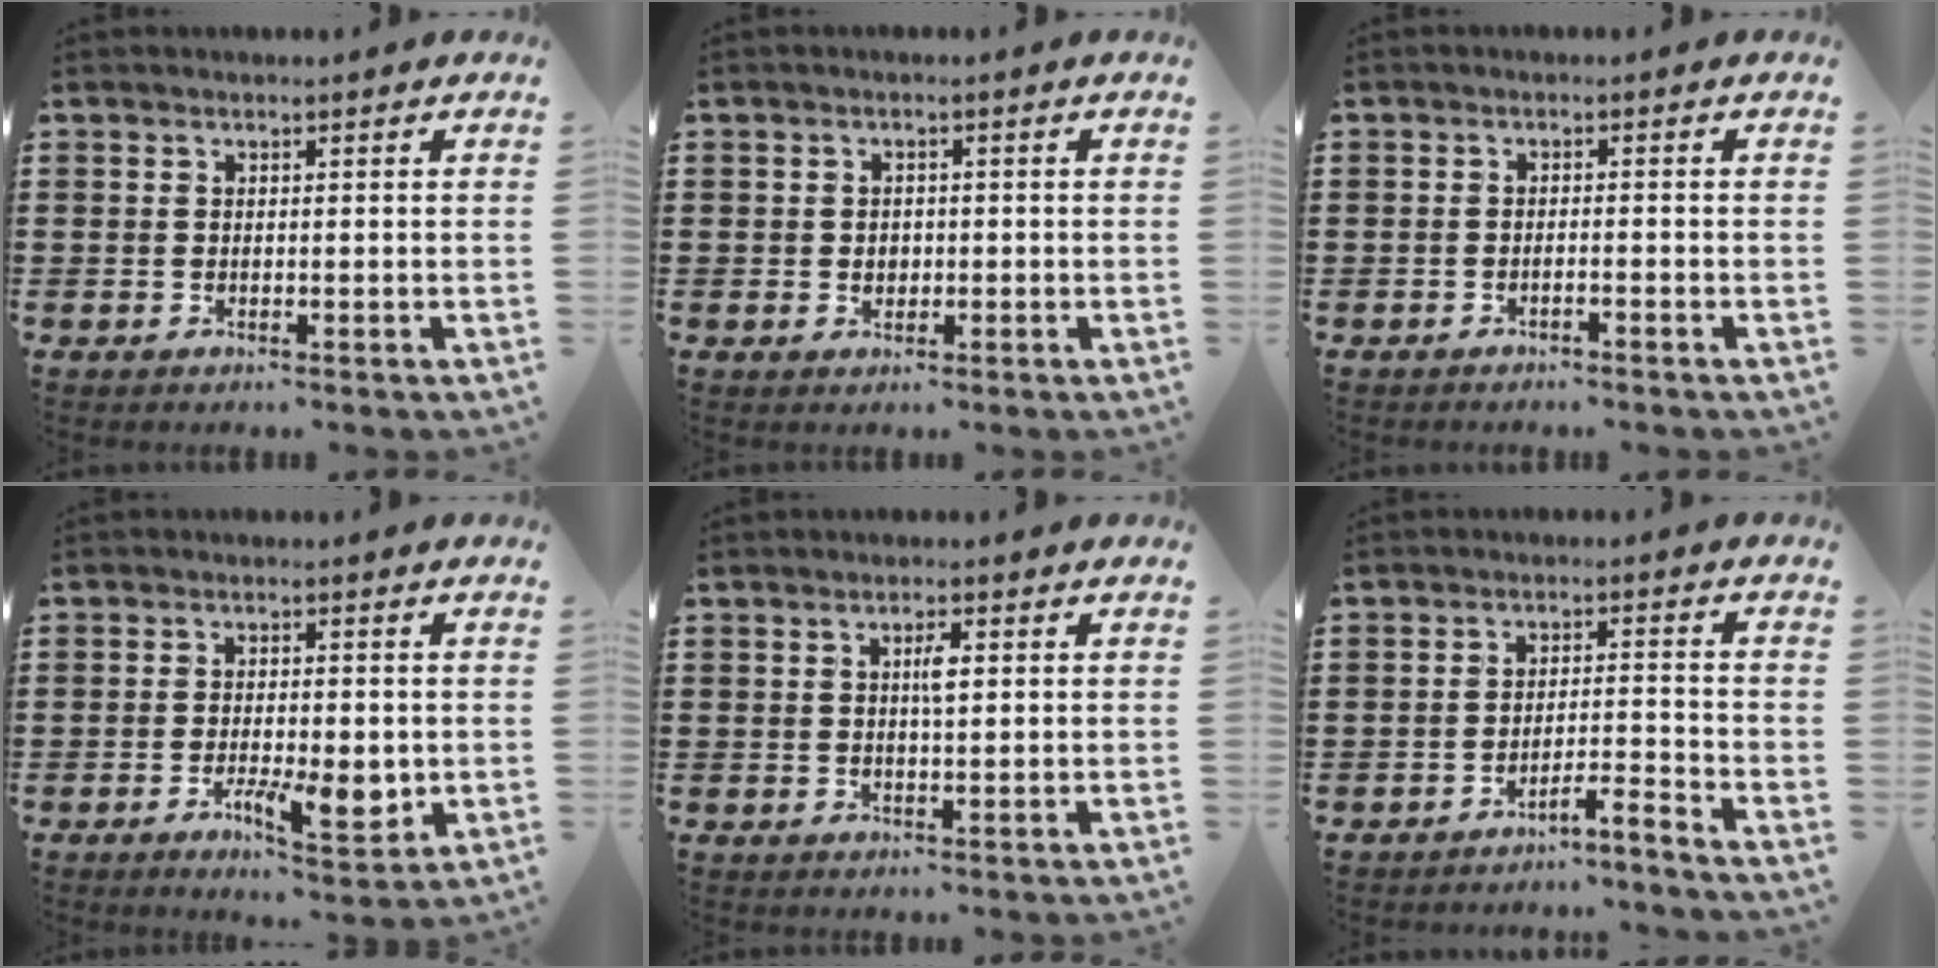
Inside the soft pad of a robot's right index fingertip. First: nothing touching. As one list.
[{"total": 1.3, "force": [0.0, 1.1, 0.7], "torque": [-0.014, 0.007, -0.002]}, {"total": 1.0, "force": [-1.0, 0.0, 0.3], "torque": [-0.006, 0.001, -0.018]}, {"total": 6.6, "force": [-1.8, 2.6, 5.8], "torque": [-0.100, -0.008, -0.030]}, {"total": 2.7, "force": [0.5, 0.8, 2.5], "torque": [-0.051, 0.004, 0.005]}, {"total": 3.6, "force": [-3.5, -0.6, 0.9], "torque": [-0.017, -0.005, -0.071]}]